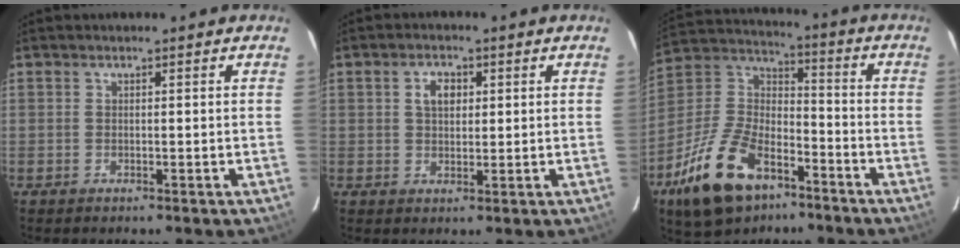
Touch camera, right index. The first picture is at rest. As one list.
[{"total": 3.9, "force": [1.2, 2.6, 2.6], "torque": [-0.044, 0.010, 0.022]}, {"total": 20.5, "force": [-11.6, 11.1, 12.8], "torque": [-0.272, 0.006, -0.201]}]